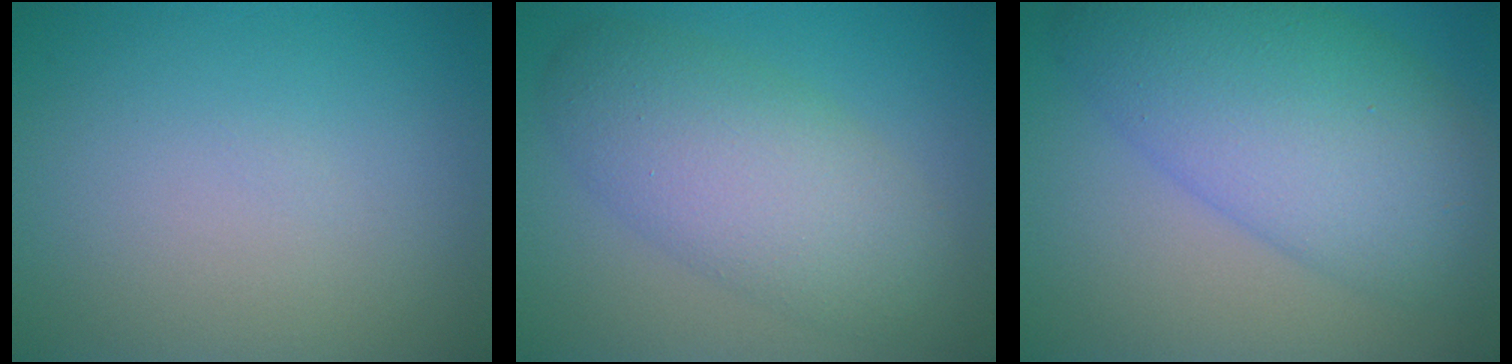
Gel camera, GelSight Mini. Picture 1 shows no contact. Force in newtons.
{"total": 6.6, "press": 6.6, "slide": 0.2}
{"total": 9.5, "press": 9.5, "slide": 0.3}